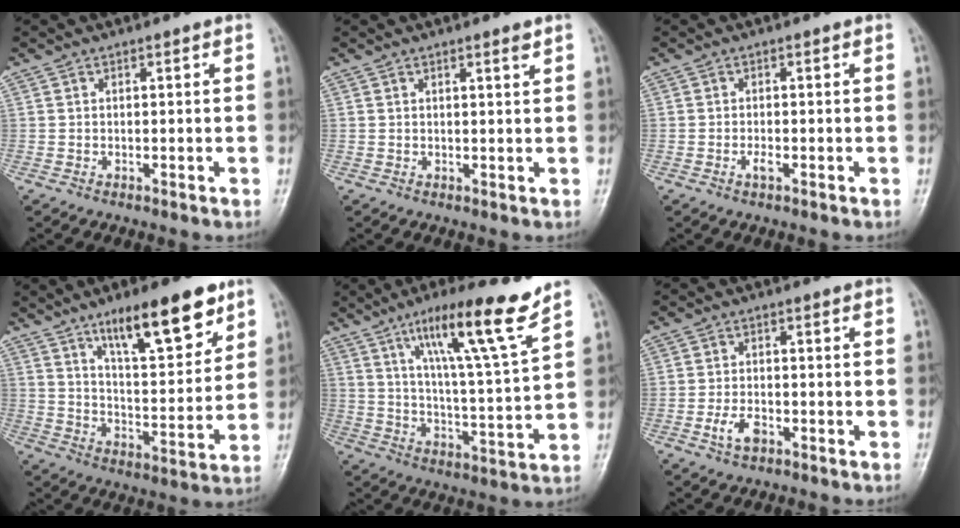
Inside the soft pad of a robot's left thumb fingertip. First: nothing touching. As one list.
[{"total": 1.6, "force": [1.1, 0.0, 1.1], "torque": [-0.017, -0.008, 0.017]}, {"total": 1.4, "force": [-0.5, 0.5, 1.2], "torque": [-0.019, 0.003, -0.008]}, {"total": 16.4, "force": [10.3, 5.0, 11.8], "torque": [-0.151, -0.055, 0.169]}, {"total": 16.2, "force": [10.1, 0.9, 12.6], "torque": [-0.200, -0.053, 0.168]}, {"total": 3.6, "force": [-1.7, 1.9, 2.5], "torque": [-0.051, 0.008, -0.030]}]